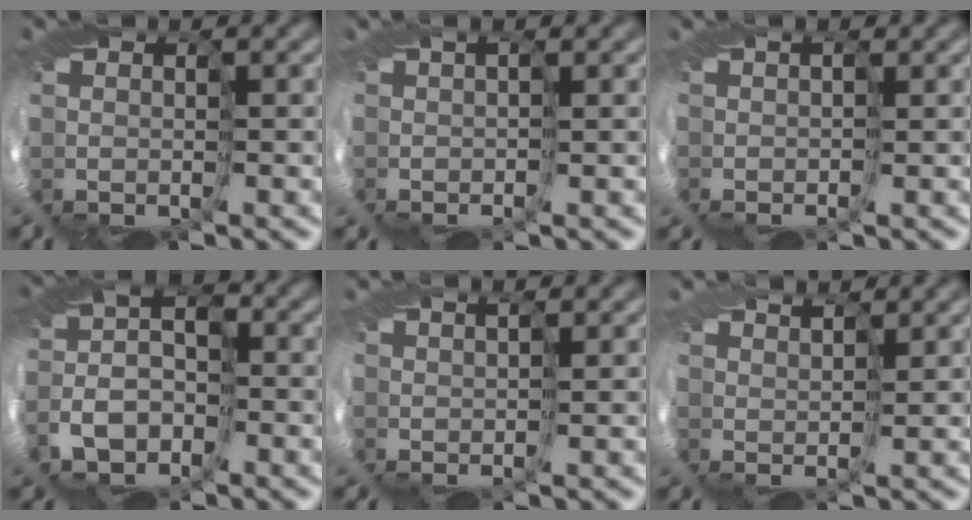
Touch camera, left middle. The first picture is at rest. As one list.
[{"total": 1.5, "force": [0.1, -1.4, -0.5], "torque": [0.030, 0.009, -0.003]}, {"total": 0.8, "force": [0.4, -0.6, -0.3], "torque": [0.020, 0.007, -0.005]}, {"total": 3.3, "force": [-2.3, 1.2, 2.0], "torque": [-0.053, 0.003, -0.075]}, {"total": 2.2, "force": [1.0, -1.8, -0.7], "torque": [0.021, 0.014, 0.002]}, {"total": 4.2, "force": [3.4, -2.0, -1.1], "torque": [0.021, 0.020, 0.018]}]